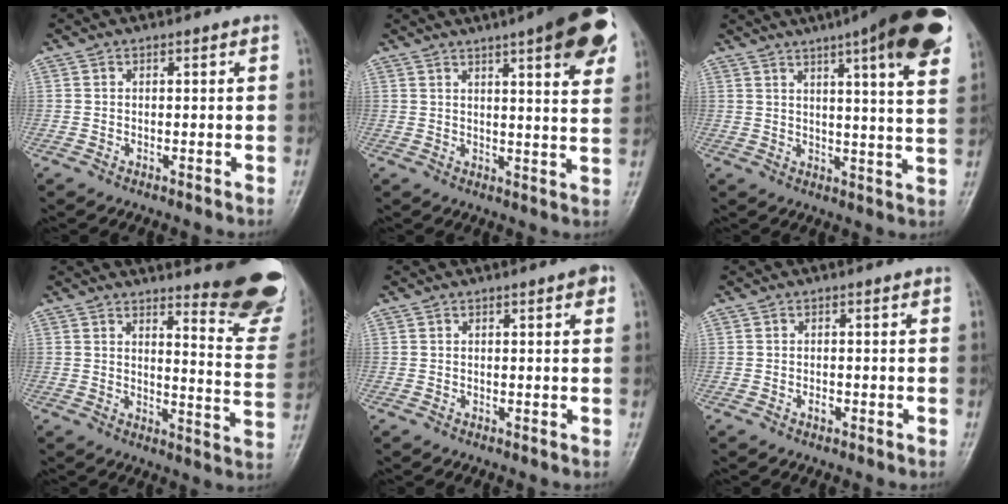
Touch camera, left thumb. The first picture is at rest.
{"total": 15.5, "force": [8.2, 3.2, 12.7], "torque": [-0.146, -0.026, 0.100]}
{"total": 20.2, "force": [11.5, 3.4, 16.2], "torque": [-0.206, -0.026, 0.141]}
{"total": 15.6, "force": [13.4, 2.3, 7.7], "torque": [-0.068, -0.148, 0.151]}
{"total": 1.9, "force": [1.0, 0.3, 1.6], "torque": [-0.021, -0.001, 0.010]}
{"total": 1.1, "force": [-0.3, 0.6, 0.8], "torque": [-0.010, 0.003, -0.005]}